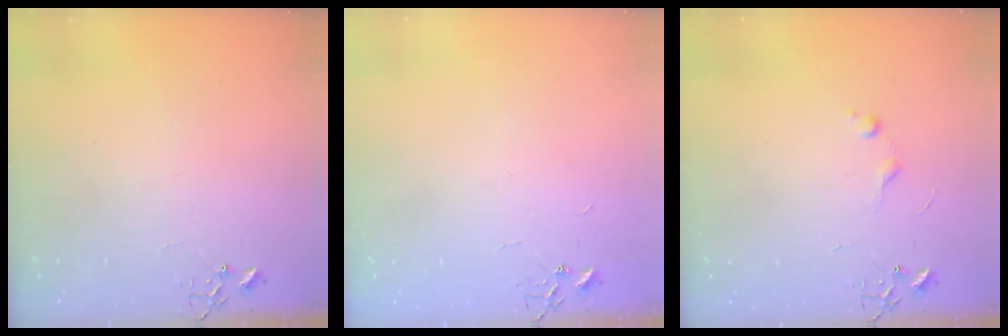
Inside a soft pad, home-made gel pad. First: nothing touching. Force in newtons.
{"total": 2.4, "press": 2.4, "slide": 0.3}
{"total": 6.8, "press": 6.7, "slide": 0.8}